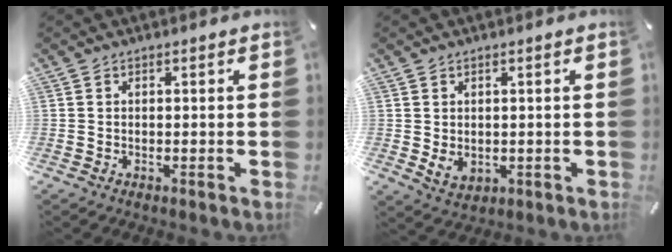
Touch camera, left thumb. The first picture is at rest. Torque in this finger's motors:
{"motor_torque": [0.03, 0.05, 0.23, -0.18, 0.01]}